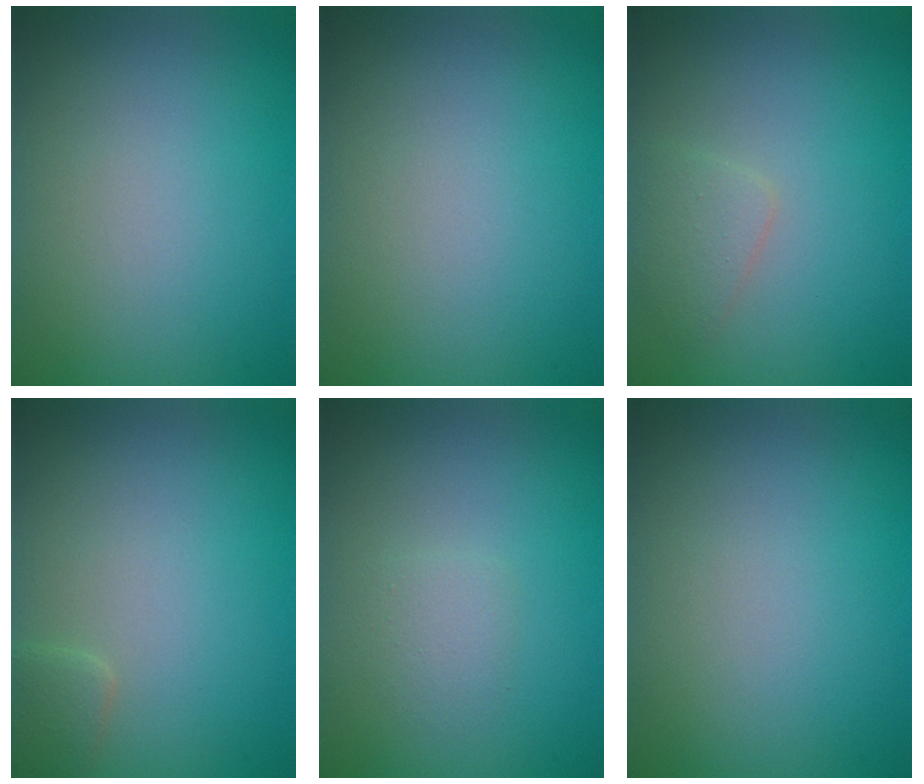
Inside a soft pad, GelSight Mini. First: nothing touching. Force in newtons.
{"total": 0.0}
{"total": 1.6, "press": 1.6, "slide": 0.0}
{"total": 1.4, "press": 1.4, "slide": 0.1}
{"total": 1.3, "press": 1.3, "slide": 0.1}
{"total": 0.0}